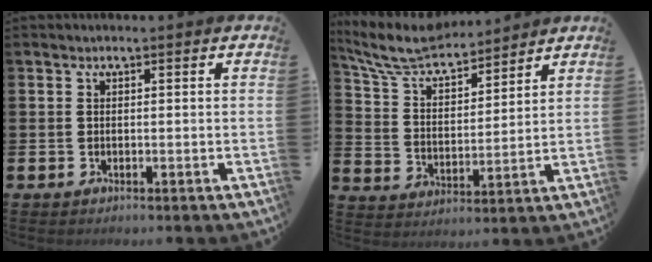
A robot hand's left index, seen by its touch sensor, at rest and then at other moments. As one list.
[{"total": 8.0, "force": [7.3, 1.7, 2.7], "torque": [-0.089, -0.046, 0.130]}]